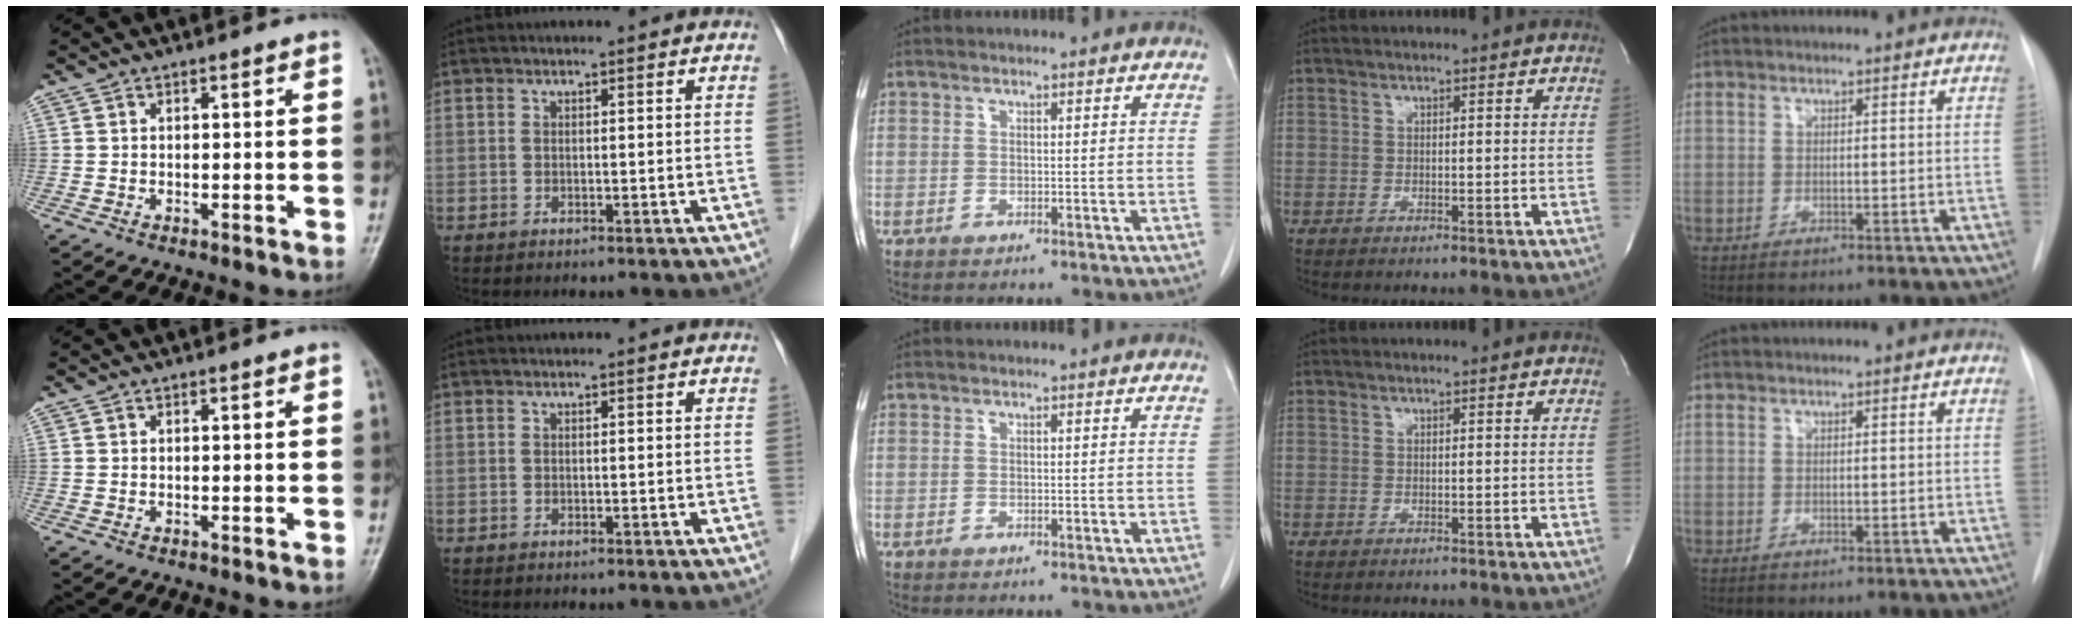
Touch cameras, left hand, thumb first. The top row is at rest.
{}